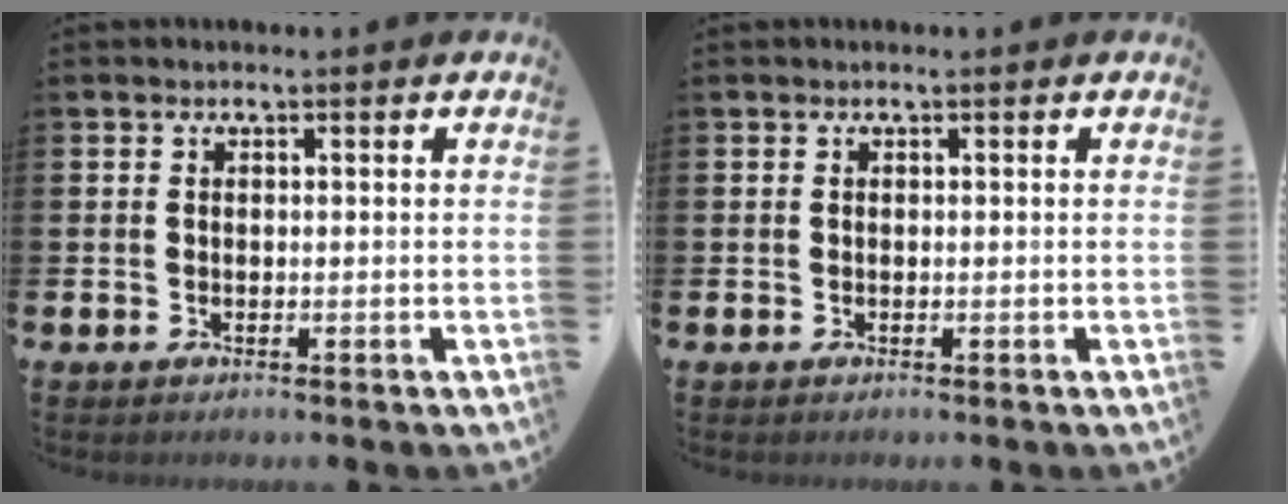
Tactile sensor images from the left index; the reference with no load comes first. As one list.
[{"total": 0.0}]